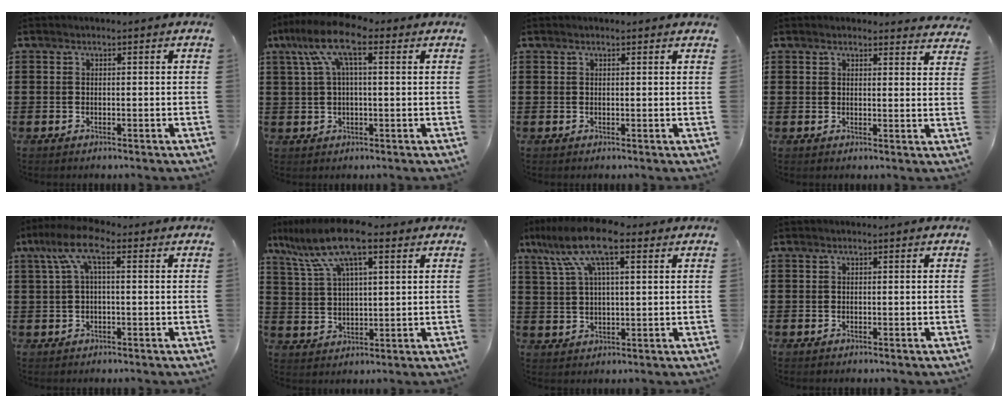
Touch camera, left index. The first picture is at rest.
{"total": 9.6, "force": [3.9, 3.0, 8.3], "torque": [-0.187, -0.004, 0.062]}
{"total": 0.7, "force": [0.5, 0.2, 0.4], "torque": [-0.009, 0.001, 0.011]}
{"total": 2.3, "force": [2.2, 0.2, 0.3], "torque": [-0.004, -0.010, 0.042]}
{"total": 7.1, "force": [1.3, 2.4, 6.5], "torque": [-0.140, 0.006, 0.018]}
{"total": 11.9, "force": [7.4, 3.1, 8.8], "torque": [-0.190, -0.009, 0.132]}
{"total": 11.2, "force": [6.7, 3.1, 8.5], "torque": [-0.192, -0.006, 0.116]}
{"total": 0.0}